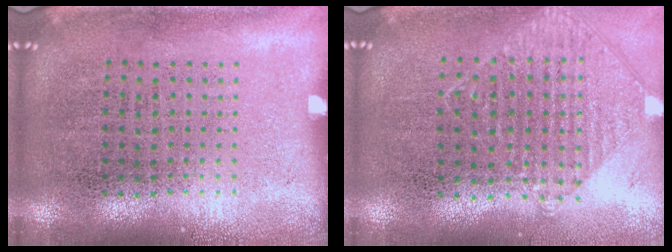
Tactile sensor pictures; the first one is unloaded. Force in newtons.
{"total": 0.9, "press": 0.9, "slide": 0.2}